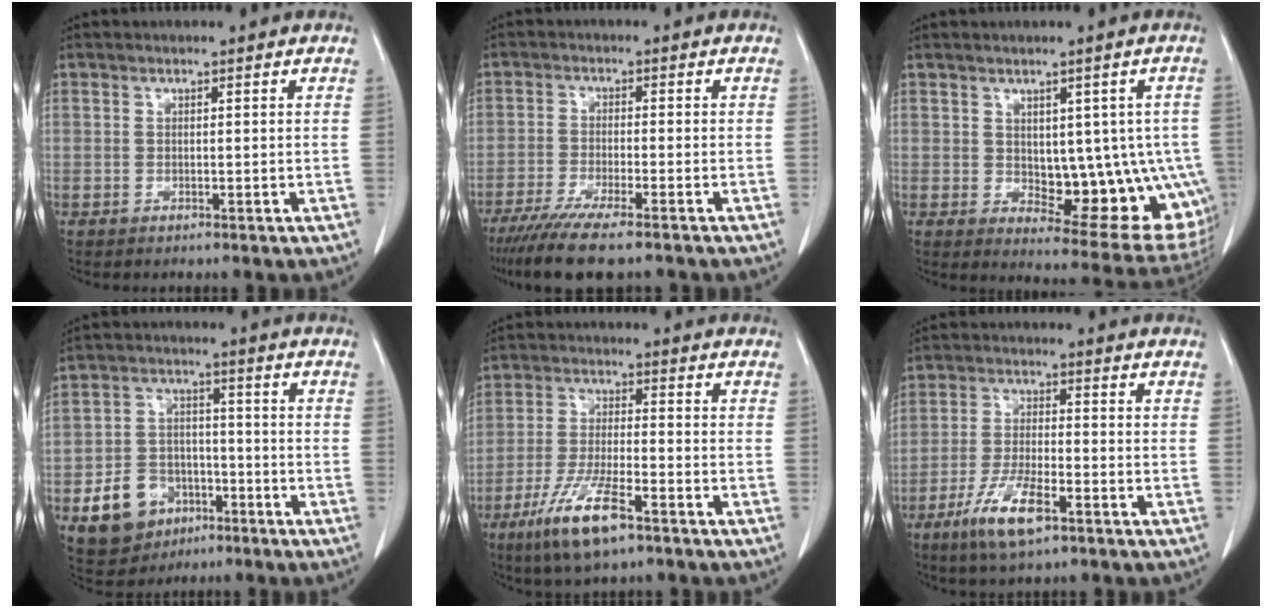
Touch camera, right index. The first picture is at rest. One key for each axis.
{"total": 9.4, "fx": -7.3, "fy": 0.6, "fz": 5.8, "tx": -0.093, "ty": -0.023, "tz": -0.119}
{"total": 14.3, "fx": -1.0, "fy": 7.0, "fz": 12.5, "tx": -0.116, "ty": 0.008, "tz": 0.011}
{"total": 9.9, "fx": -4.4, "fy": 7.8, "fz": 4.3, "tx": -0.085, "ty": 0.017, "tz": -0.063}
{"total": 10.6, "fx": -6.4, "fy": 2.0, "fz": 8.2, "tx": -0.165, "ty": -0.020, "tz": -0.114}
{"total": 8.7, "fx": -5.1, "fy": 2.0, "fz": 6.8, "tx": -0.137, "ty": -0.014, "tz": -0.091}